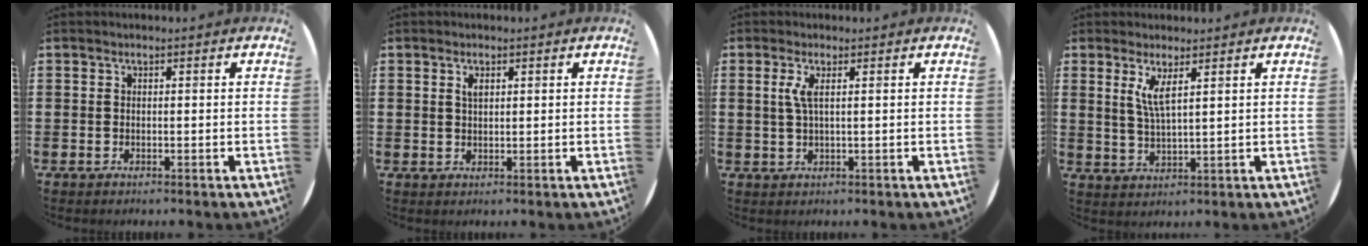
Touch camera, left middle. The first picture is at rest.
{"total": 1.2, "force": [0.8, 0.6, 0.7], "torque": [-0.008, 0.001, 0.011]}
{"total": 2.1, "force": [0.7, 0.1, 1.9], "torque": [-0.040, 0.002, 0.010]}
{"total": 3.7, "force": [2.4, 0.5, 2.8], "torque": [-0.061, 0.001, 0.041]}